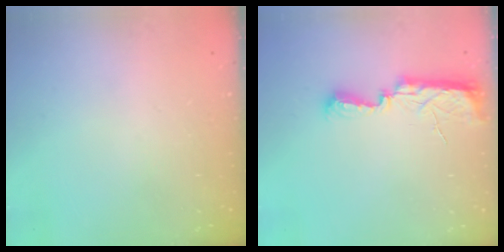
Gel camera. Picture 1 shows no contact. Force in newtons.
{"total": 8.1, "press": 8.0, "slide": 1.2}